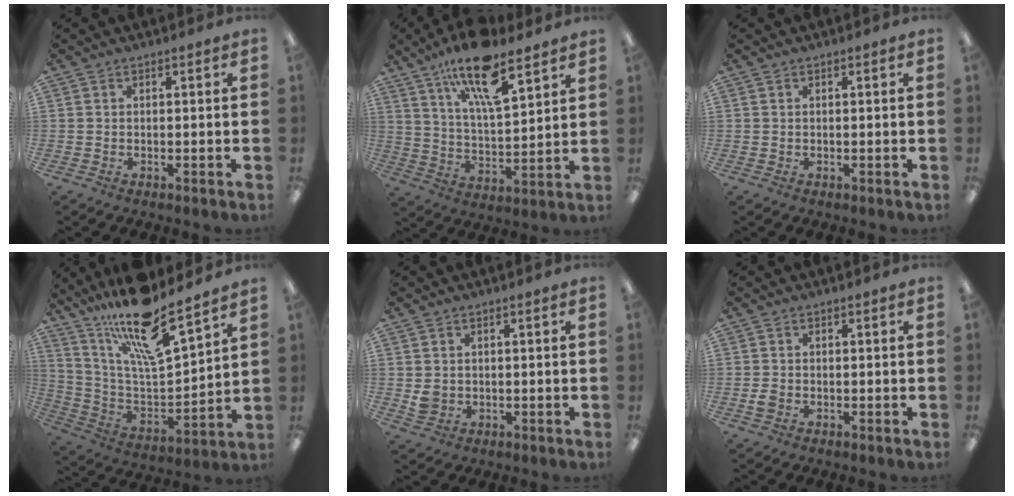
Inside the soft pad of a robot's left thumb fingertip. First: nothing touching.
{"total": 17.1, "force": [11.6, 5.4, 11.4], "torque": [-0.194, -0.056, 0.193]}
{"total": 0.0}
{"total": 17.9, "force": [14.5, 3.2, 10.0], "torque": [-0.192, -0.109, 0.245]}
{"total": 2.8, "force": [0.7, 2.5, 1.2], "torque": [-0.016, 0.001, 0.012]}
{"total": 1.8, "force": [-0.4, 1.4, 1.0], "torque": [-0.017, 0.003, -0.007]}